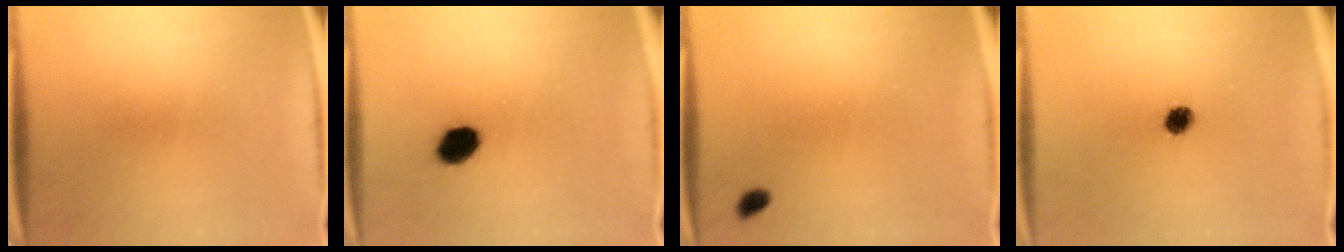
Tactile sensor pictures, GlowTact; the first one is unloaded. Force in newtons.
{"total": 5.6}
{"total": 1.3}
{"total": 3.9}